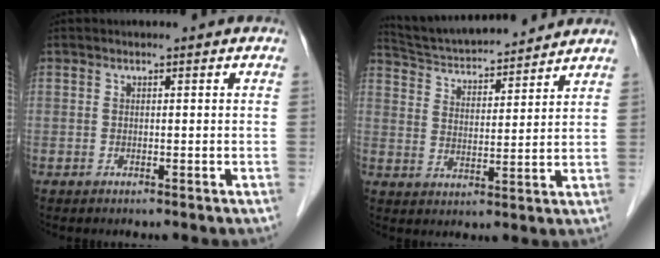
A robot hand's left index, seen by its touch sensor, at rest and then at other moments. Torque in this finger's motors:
{"motor_torque": [-0.78, -1.36, 0.22, 0.07]}